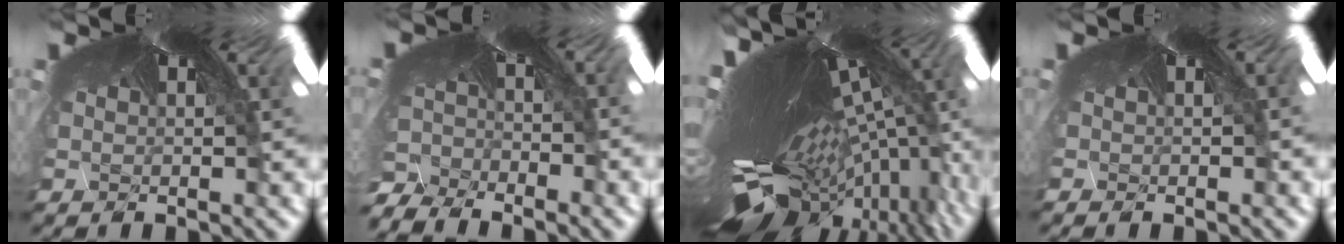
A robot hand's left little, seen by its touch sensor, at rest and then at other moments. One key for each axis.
{"total": 10.3, "fx": -10.3, "fy": 0.4, "fz": 1.0, "tx": -0.015, "ty": -0.062, "tz": -0.151}
{"total": 8.4, "fx": -8.0, "fy": -0.4, "fz": 2.5, "tx": -0.081, "ty": -0.105, "tz": -0.088}
{"total": 0.8, "fx": -0.2, "fy": -0.5, "fz": -0.7, "tx": 0.008, "ty": 0.001, "tz": -0.003}